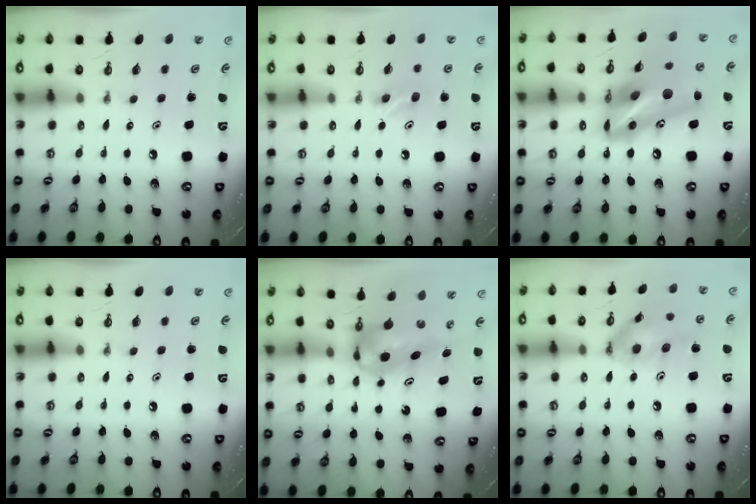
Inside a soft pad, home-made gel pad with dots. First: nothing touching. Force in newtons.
{"total": 3.8, "press": 3.8, "slide": 0.5}
{"total": 18.0, "press": 17.8, "slide": 2.9}
{"total": 0.0}
{"total": 8.4, "press": 7.5, "slide": 3.9}
{"total": 13.4, "press": 13.1, "slide": 2.6}